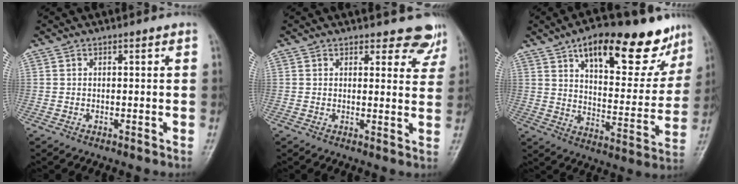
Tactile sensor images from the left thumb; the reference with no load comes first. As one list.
[{"total": 6.1, "force": [5.4, 2.5, 1.1], "torque": [0.025, -0.035, 0.047]}, {"total": 22.5, "force": [14.2, 8.6, 15.1], "torque": [-0.166, -0.041, 0.215]}]